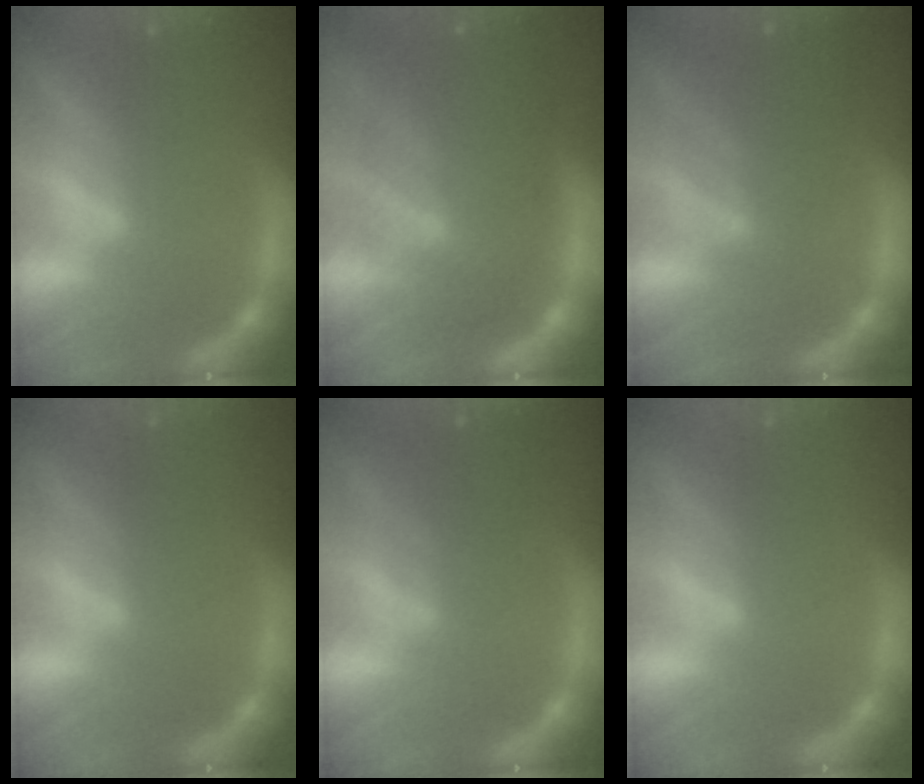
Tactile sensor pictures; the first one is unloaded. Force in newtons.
{"total": 9.1}
{"total": 5.1}
{"total": 0.0}
{"total": 2.9}
{"total": 0.0}